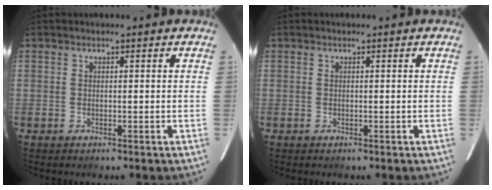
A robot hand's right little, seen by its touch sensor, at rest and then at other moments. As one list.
[{"total": 0.0}]